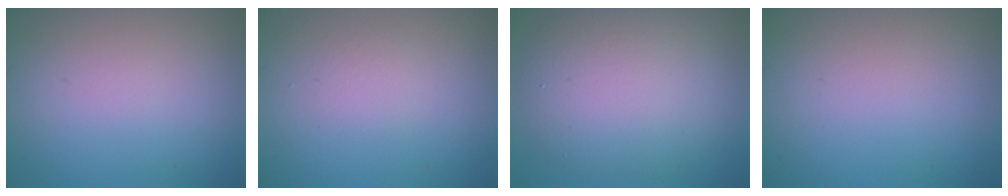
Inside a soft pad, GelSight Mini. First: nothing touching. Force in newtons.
{"total": 1.1, "press": 1.1, "slide": 0.1}
{"total": 7.7, "press": 7.6, "slide": 0.3}
{"total": 0.0}